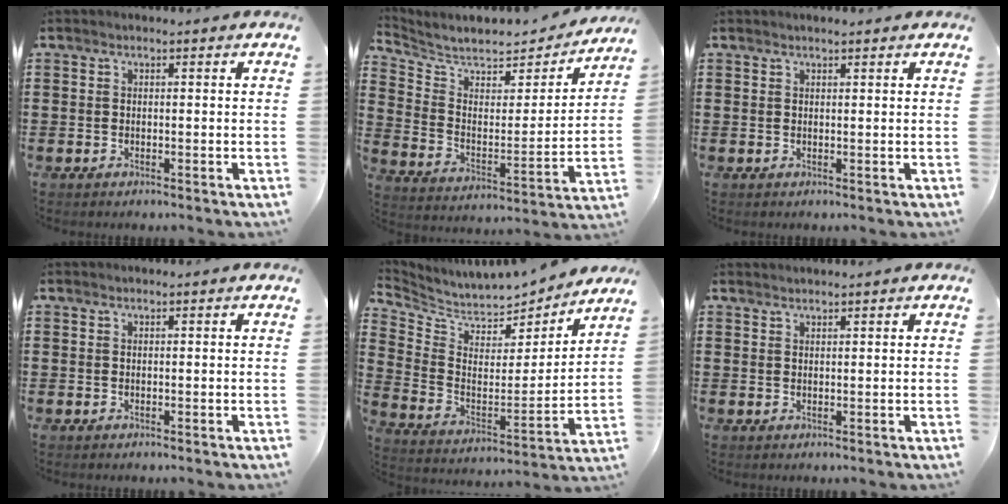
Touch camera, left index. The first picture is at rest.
{"total": 5.9, "force": [5.4, 1.5, 1.8], "torque": [-0.068, -0.042, 0.089]}
{"total": 0.8, "force": [0.7, 0.0, 0.4], "torque": [-0.008, 0.000, 0.014]}
{"total": 0.0}
{"total": 5.0, "force": [4.8, 1.4, 0.3], "torque": [-0.040, -0.049, 0.078]}
{"total": 1.0, "force": [1.0, -0.1, 0.0], "torque": [-0.002, -0.002, 0.020]}